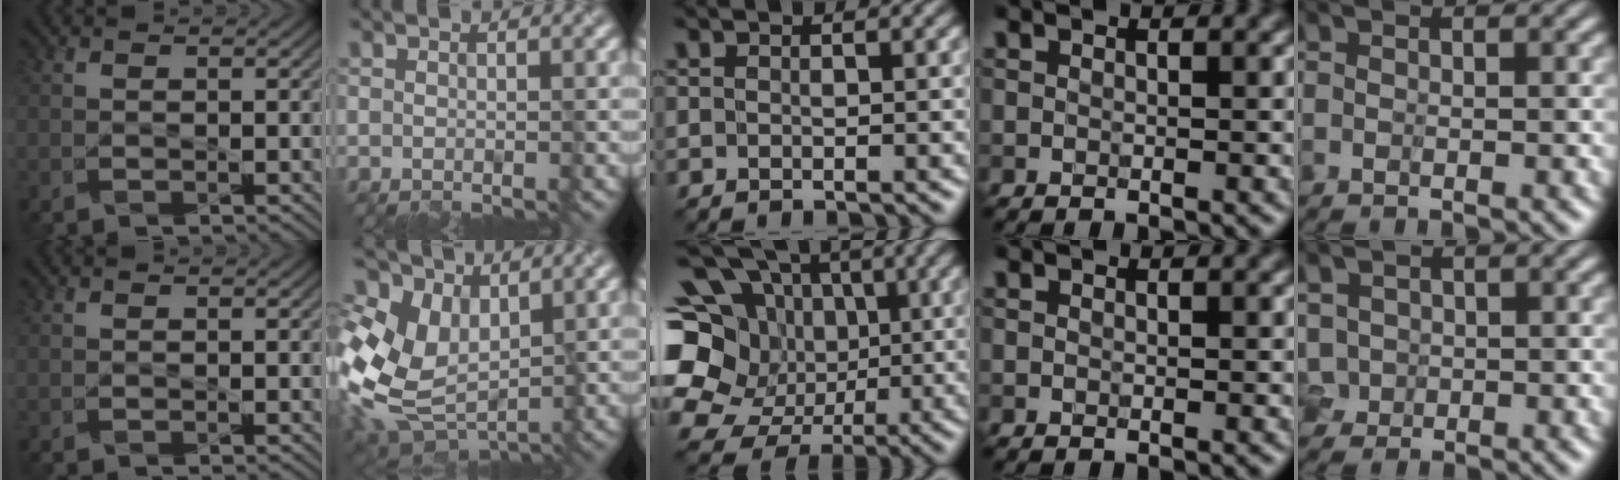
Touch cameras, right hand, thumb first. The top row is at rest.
{"index": {"total": 10.3, "force": [1.8, 7.3, 7.1], "torque": [-0.173, 0.013, 0.052]}, "middle": {"total": 17.1, "force": [-0.4, 15.4, 7.3], "torque": [-0.189, 0.018, -0.021]}, "little": {"total": 2.7, "force": [0.7, 2.4, 1.2], "torque": [-0.032, 0.012, -0.009]}}